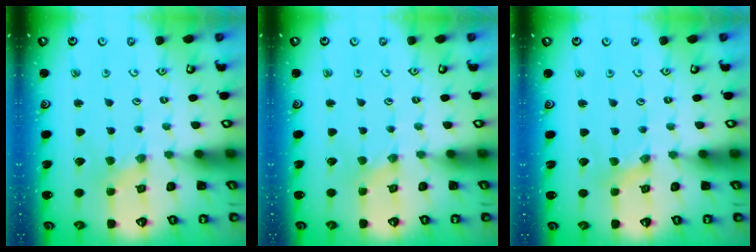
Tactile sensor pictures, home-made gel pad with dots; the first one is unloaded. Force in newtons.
{"total": 0.0}
{"total": 0.0}